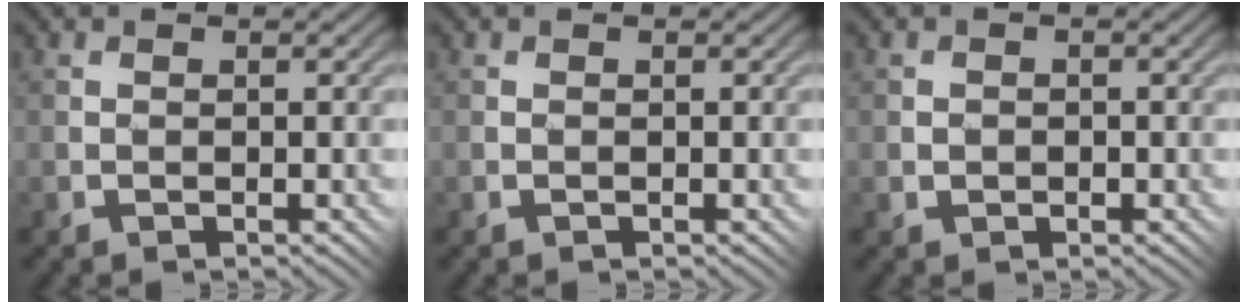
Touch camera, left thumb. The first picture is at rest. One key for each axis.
{"total": 0.0}
{"total": 1.1, "fx": -0.2, "fy": 0.9, "fz": 0.5, "tx": -0.005, "ty": 0.001, "tz": -0.002}